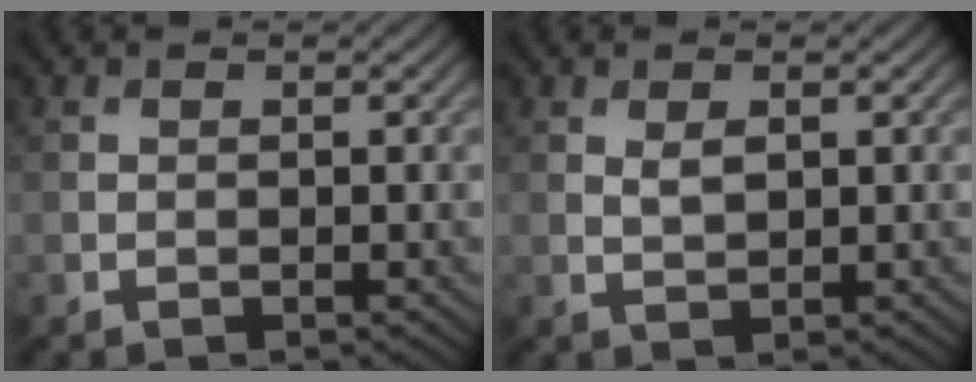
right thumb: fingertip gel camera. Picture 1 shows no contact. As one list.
[{"total": 1.6, "force": [0.6, 0.7, 1.3], "torque": [-0.029, -0.005, 0.016]}]